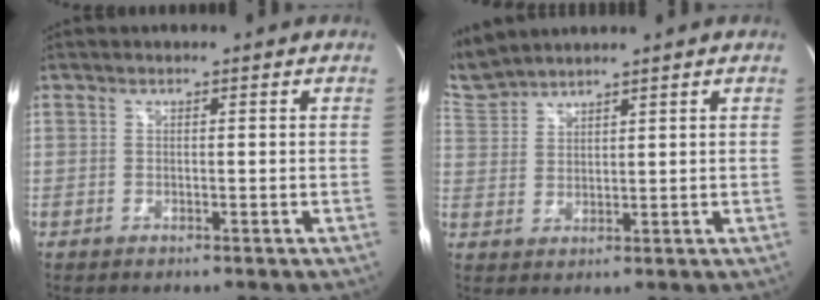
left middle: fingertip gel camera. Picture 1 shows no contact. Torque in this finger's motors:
{"motor_torque": [-0.11, -0.33, -0.15, -0.01]}